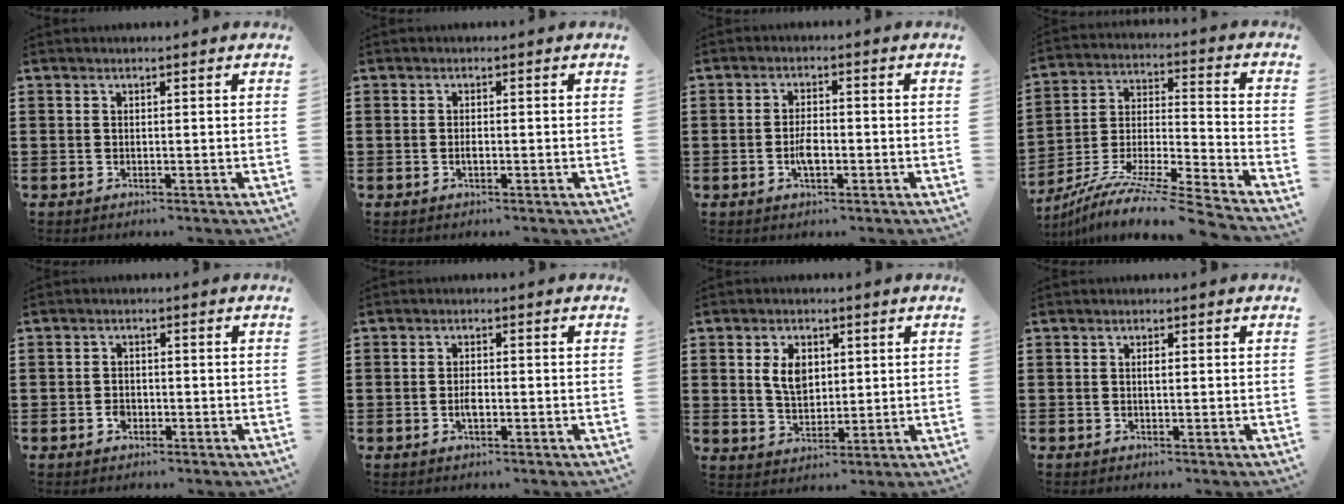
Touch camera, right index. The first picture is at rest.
{"total": 1.0, "force": [-0.2, 0.4, 0.9], "torque": [-0.019, -0.003, -0.003]}
{"total": 3.4, "force": [-1.0, 1.4, 3.0], "torque": [-0.061, 0.000, -0.019]}
{"total": 10.2, "force": [-9.1, -0.1, 4.6], "torque": [-0.081, 0.006, -0.186]}
{"total": 1.9, "force": [-0.9, 1.4, 1.0], "torque": [-0.020, 0.001, -0.017]}
{"total": 2.1, "force": [-0.6, 0.9, 1.9], "torque": [-0.035, 0.001, -0.010]}
{"total": 5.3, "force": [1.4, 3.6, 3.7], "torque": [-0.076, 0.010, 0.022]}
{"total": 0.9, "force": [0.1, 0.3, 0.9], "torque": [-0.018, -0.002, 0.001]}